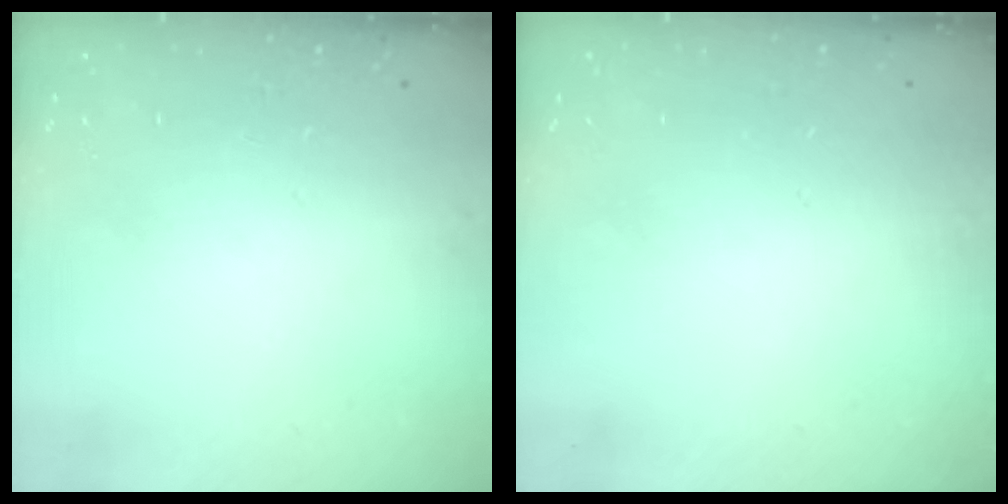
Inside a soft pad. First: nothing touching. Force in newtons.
{"total": 0.6, "press": 0.6, "slide": 0.2}